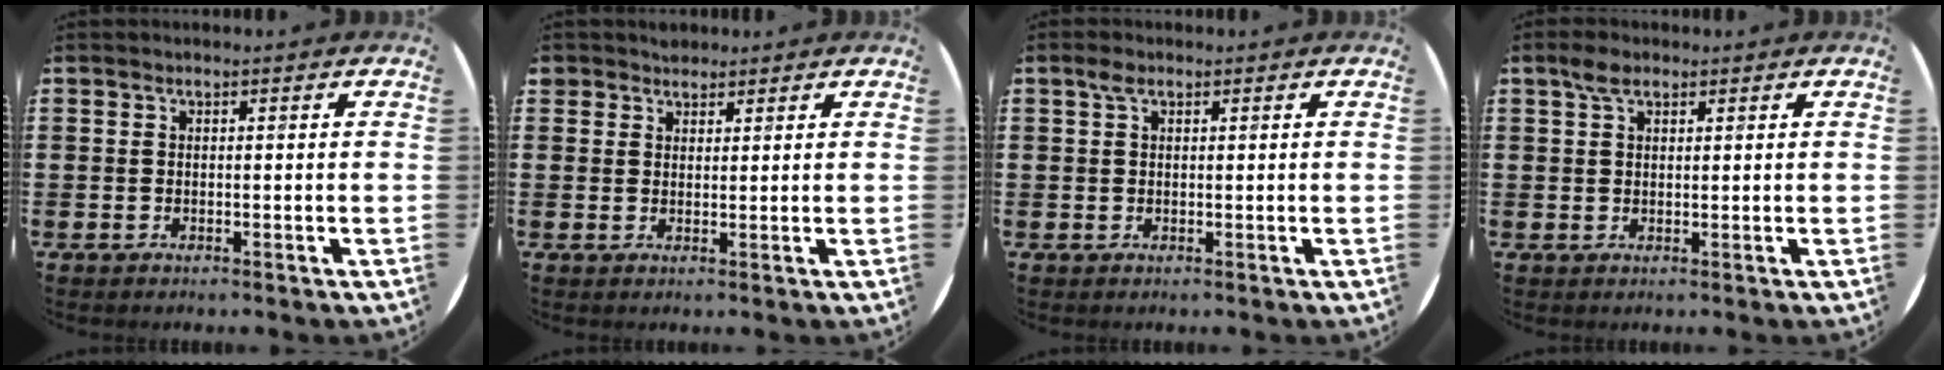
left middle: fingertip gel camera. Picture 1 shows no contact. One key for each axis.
{"total": 2.0, "fx": 1.8, "fy": 0.9, "fz": -0.1, "tx": 0.007, "ty": 0.002, "tz": 0.034}
{"total": 1.3, "fx": 0.7, "fy": 0.7, "fz": 0.8, "tx": -0.011, "ty": 0.002, "tz": 0.011}
{"total": 2.5, "fx": 1.7, "fy": 1.3, "fz": 1.3, "tx": -0.023, "ty": 0.002, "tz": 0.030}